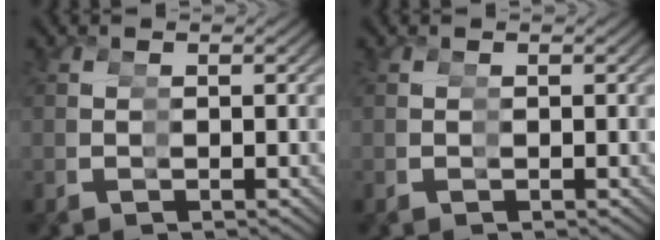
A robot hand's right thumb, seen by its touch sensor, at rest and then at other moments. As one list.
[{"total": 0.0}]